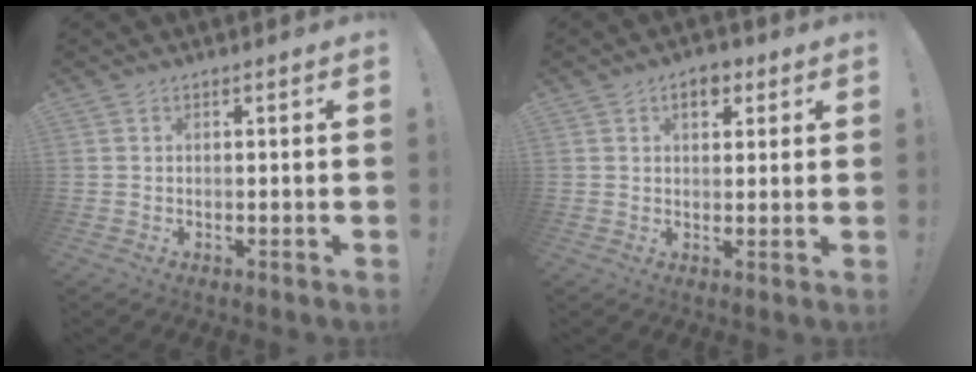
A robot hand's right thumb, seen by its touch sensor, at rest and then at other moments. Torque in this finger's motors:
{"motor_torque": [0.41, 1.12, 0.09, -0.11, 0.00]}